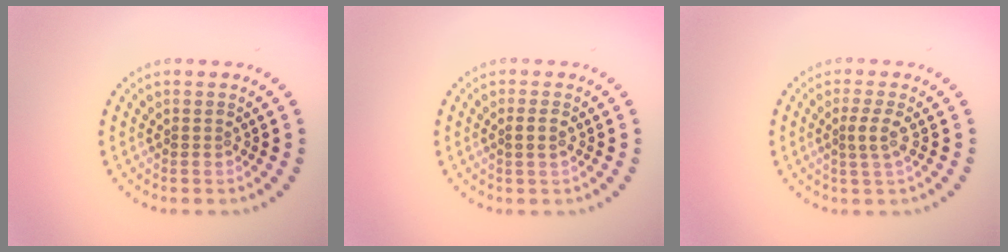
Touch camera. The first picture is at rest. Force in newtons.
{"total": 1.1, "press": 1.0, "slide": 0.5}
{"total": 1.8, "press": 1.5, "slide": 1.1}